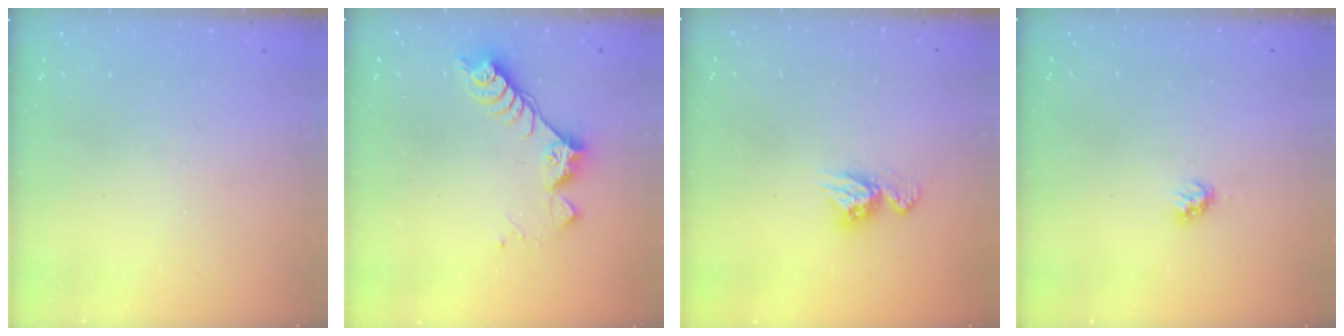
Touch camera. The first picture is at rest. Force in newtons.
{"total": 9.8, "press": 9.7, "slide": 1.1}
{"total": 7.8, "press": 7.8, "slide": 0.6}
{"total": 2.8, "press": 2.8, "slide": 0.2}